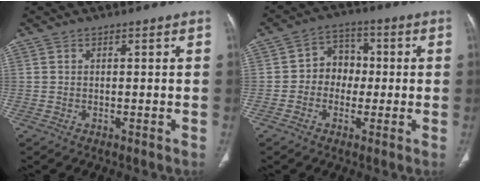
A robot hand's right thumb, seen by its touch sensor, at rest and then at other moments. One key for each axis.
{"total": 7.1, "fx": -0.5, "fy": 6.1, "fz": 3.6, "tx": -0.016, "ty": 0.023, "tz": -0.022}